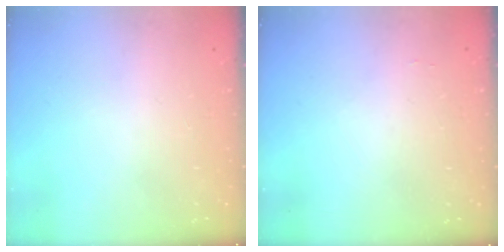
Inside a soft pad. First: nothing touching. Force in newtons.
{"total": 5.9, "press": 5.9, "slide": 0.3}